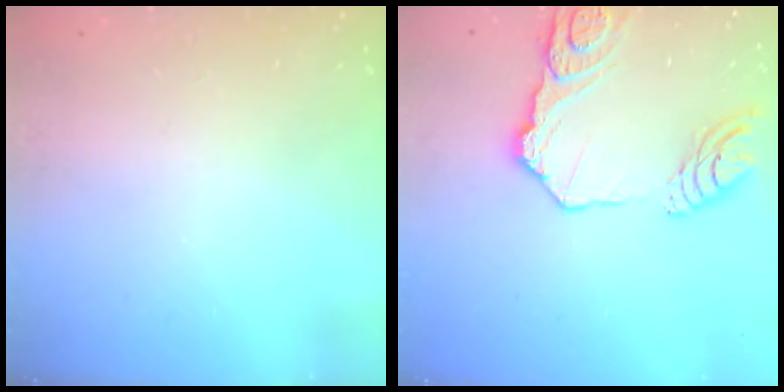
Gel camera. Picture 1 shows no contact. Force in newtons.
{"total": 15.9, "press": 15.8, "slide": 1.8}